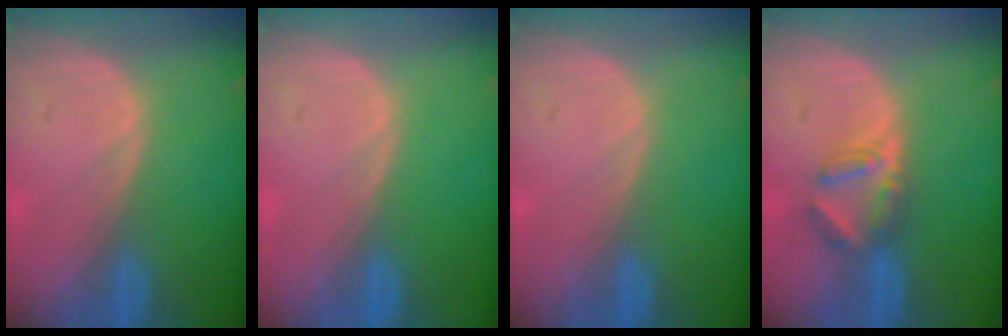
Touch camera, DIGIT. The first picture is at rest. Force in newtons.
{"total": 0.0}
{"total": 0.0}
{"total": 4.4, "press": 4.3, "slide": 1.1}